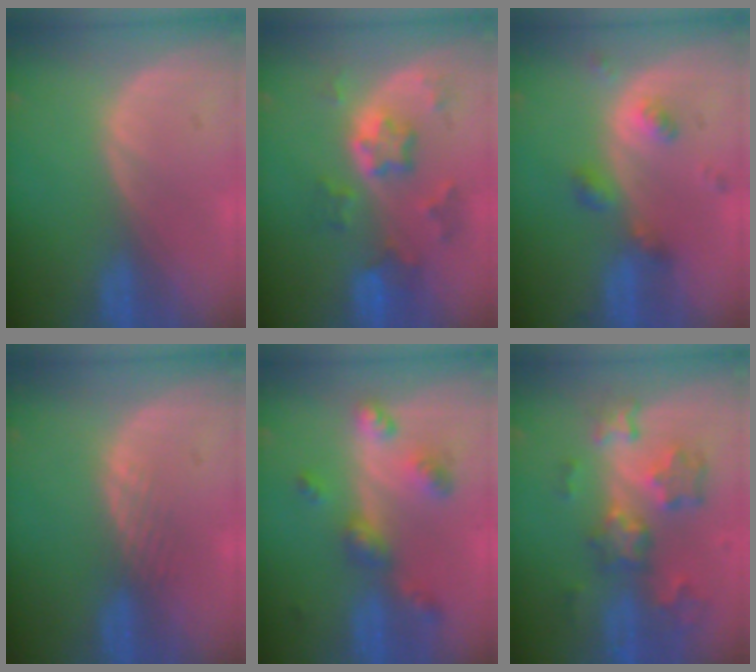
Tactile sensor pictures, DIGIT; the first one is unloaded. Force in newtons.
{"total": 7.5, "press": 6.6, "slide": 3.6}
{"total": 4.9, "press": 4.4, "slide": 2.3}
{"total": 1.6, "press": 1.6, "slide": 0.1}
{"total": 6.6, "press": 5.9, "slide": 3.1}
{"total": 9.2, "press": 8.1, "slide": 4.5}